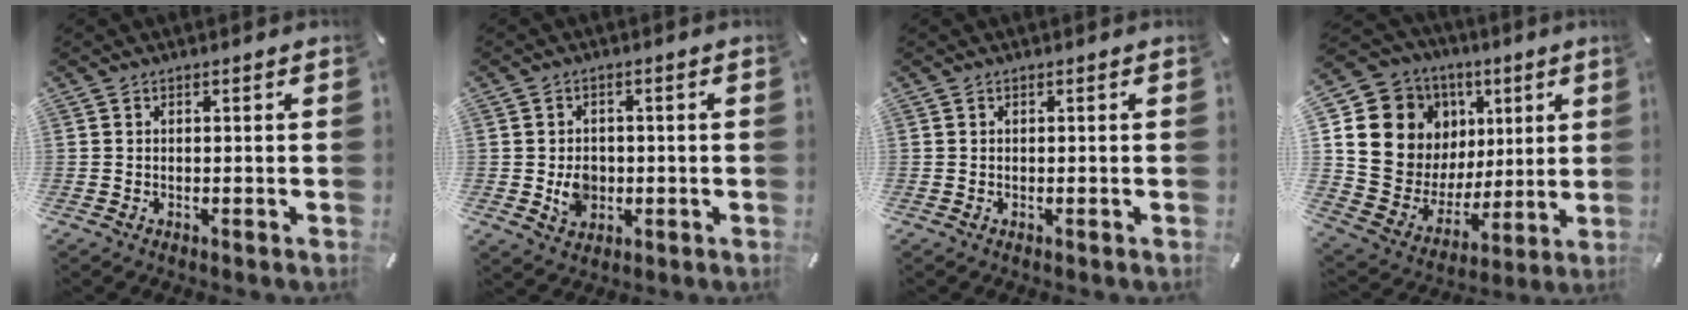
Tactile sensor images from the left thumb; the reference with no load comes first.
{"total": 4.8, "force": [-0.6, 4.1, 2.4], "torque": [-0.032, -0.002, -0.012]}
{"total": 0.0}
{"total": 14.0, "force": [5.1, 12.6, 3.4], "torque": [-0.056, -0.051, 0.118]}